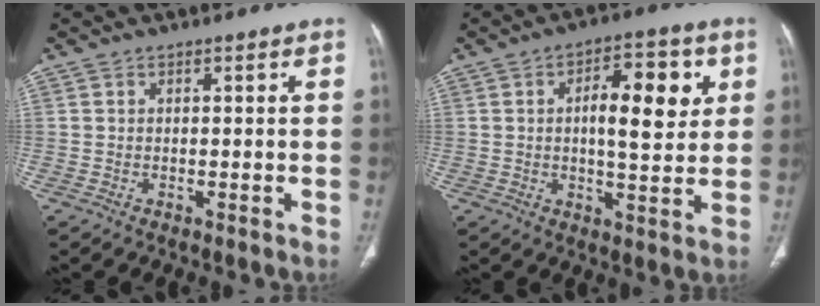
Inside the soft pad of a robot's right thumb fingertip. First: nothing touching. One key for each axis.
{"total": 11.7, "fx": 2.8, "fy": 4.8, "fz": 10.3, "tx": -0.122, "ty": -0.006, "tz": 0.038}